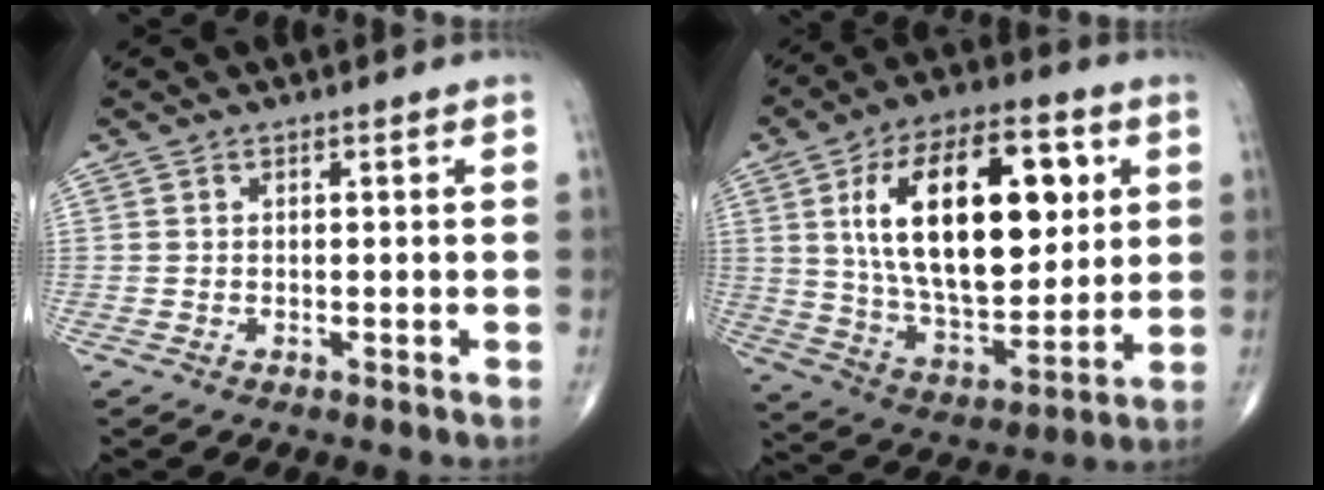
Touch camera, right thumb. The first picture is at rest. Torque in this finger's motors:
{"motor_torque": [-1.52, 3.14, 2.26, 0.51, 0.71]}